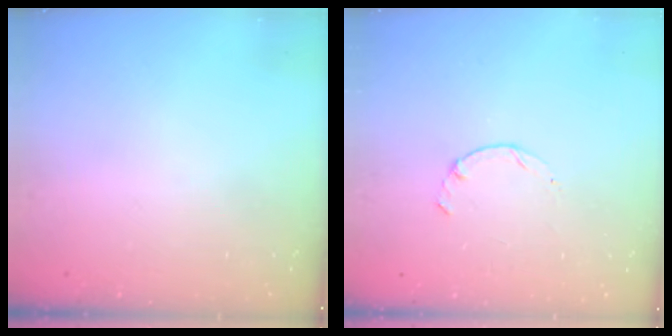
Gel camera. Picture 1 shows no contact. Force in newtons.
{"total": 1.3, "press": 1.2, "slide": 0.4}